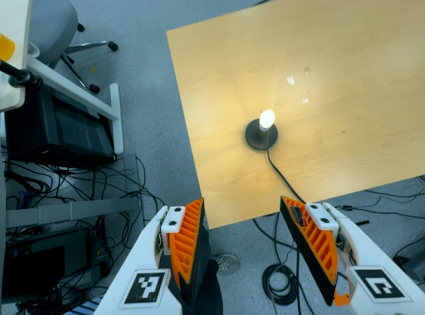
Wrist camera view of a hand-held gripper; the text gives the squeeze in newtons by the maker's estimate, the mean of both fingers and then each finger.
{"total": 0.0}